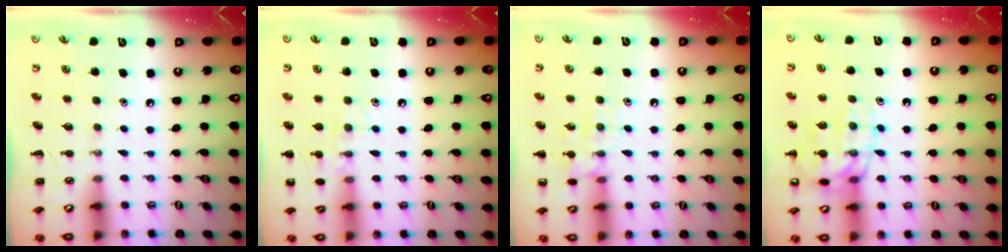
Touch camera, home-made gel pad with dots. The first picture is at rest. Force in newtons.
{"total": 8.0, "press": 7.8, "slide": 1.7}
{"total": 9.9, "press": 9.9, "slide": 0.8}
{"total": 14.5, "press": 14.4, "slide": 1.7}